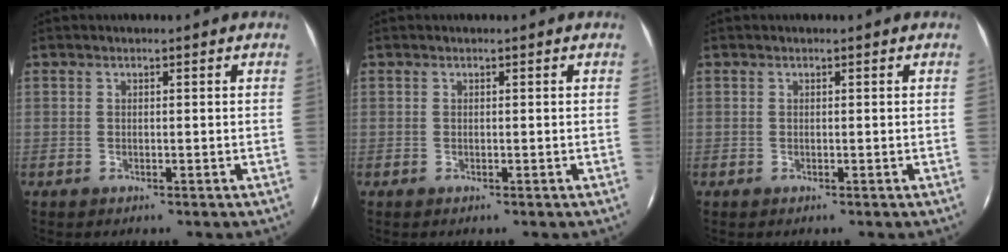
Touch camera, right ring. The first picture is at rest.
{"total": 0.0}
{"total": 0.0}